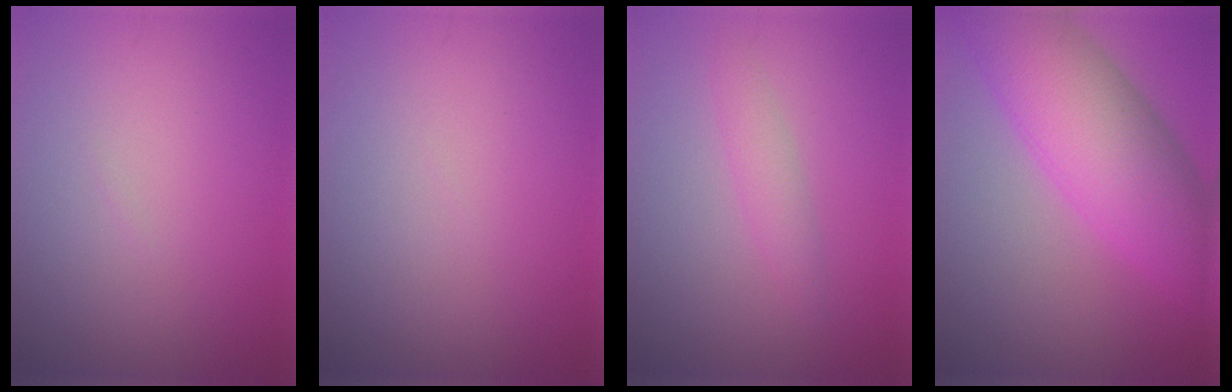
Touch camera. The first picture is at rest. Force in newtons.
{"total": 0.0}
{"total": 1.8, "press": 1.8, "slide": 0.1}
{"total": 10.0, "press": 10.0, "slide": 0.2}